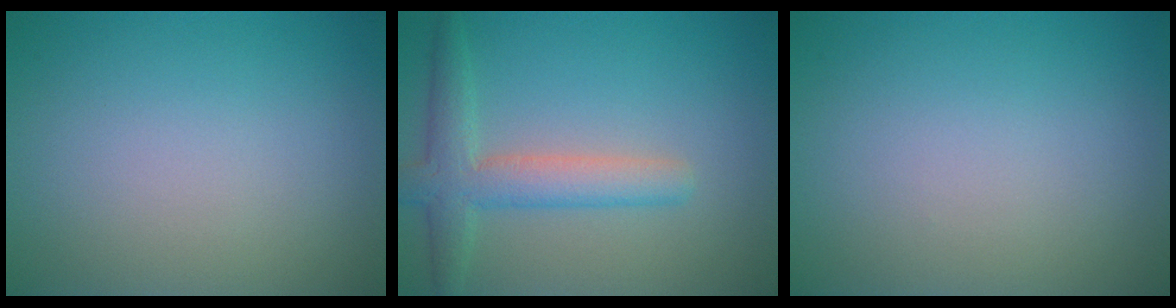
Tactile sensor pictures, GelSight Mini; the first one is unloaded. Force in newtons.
{"total": 4.1, "press": 4.1, "slide": 0.2}
{"total": 0.0}